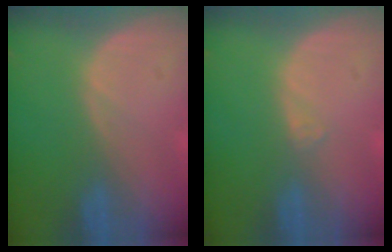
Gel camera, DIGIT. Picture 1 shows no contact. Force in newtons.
{"total": 0.6, "press": 0.5, "slide": 0.2}